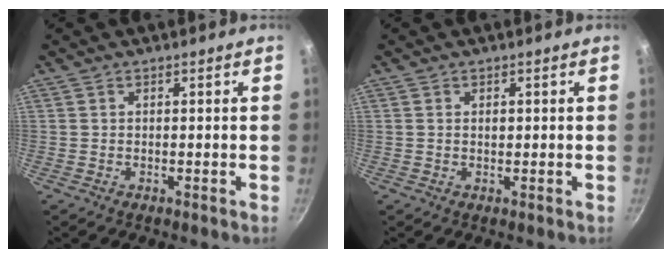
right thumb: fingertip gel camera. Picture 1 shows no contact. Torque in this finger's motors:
{"motor_torque": [-0.36, 0.66, 0.34, 0.06, 0.03]}